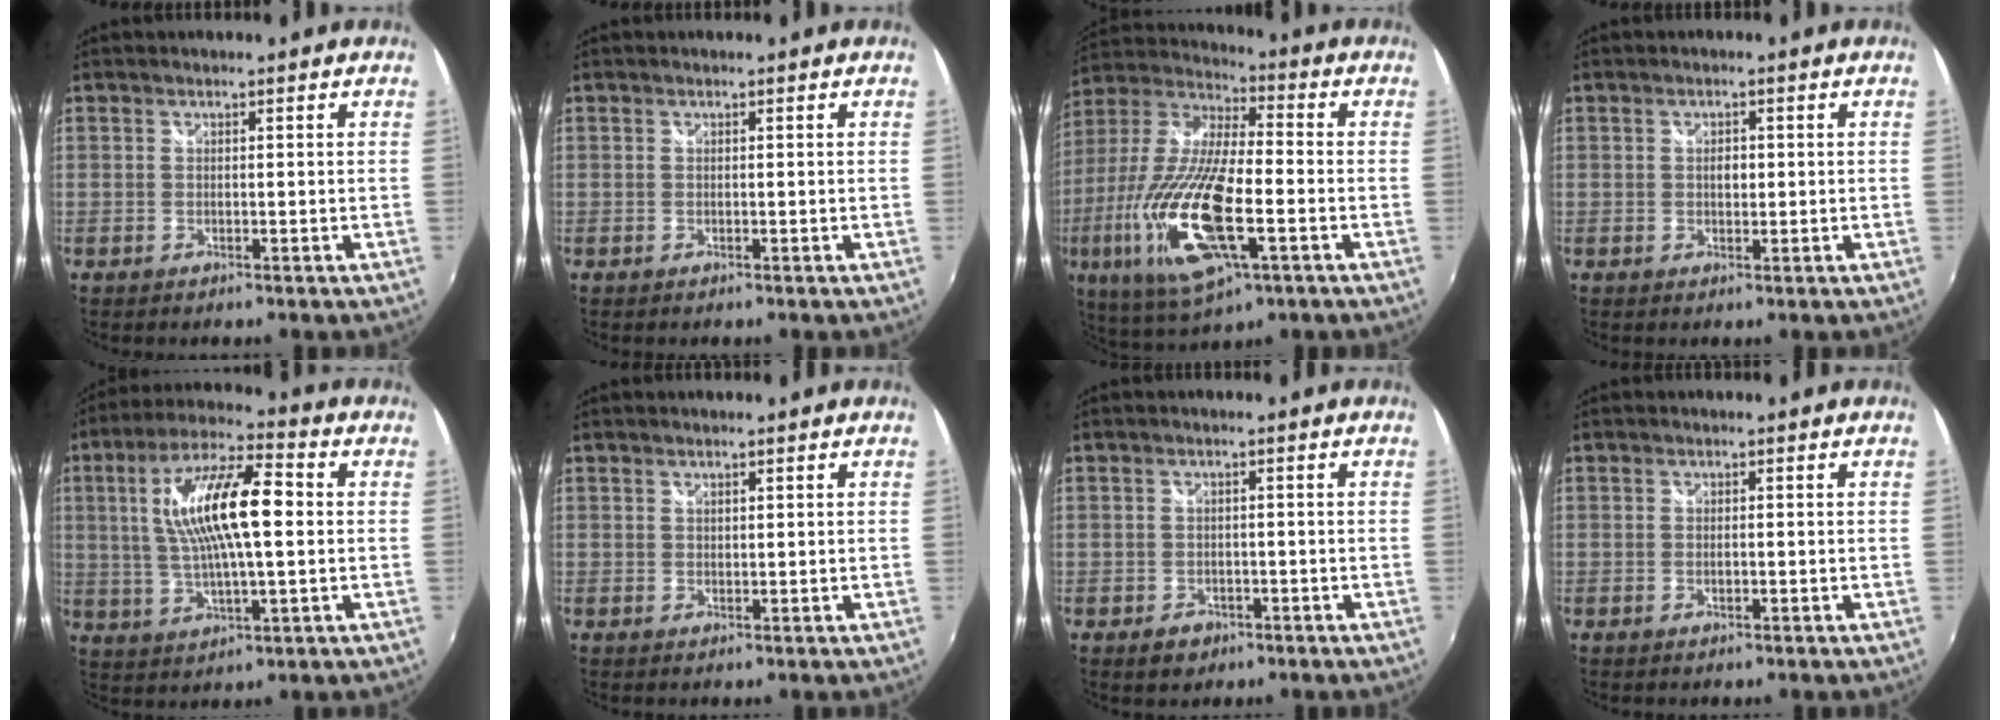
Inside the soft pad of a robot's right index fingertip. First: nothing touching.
{"total": 0.0}
{"total": 22.2, "force": [-6.7, 6.6, 20.1], "torque": [-0.414, -0.038, -0.127]}
{"total": 1.6, "force": [0.1, 1.2, 1.1], "torque": [-0.017, 0.003, 0.001]}
{"total": 15.7, "force": [2.0, 4.3, 14.9], "torque": [-0.279, 0.015, 0.035]}
{"total": 0.7, "force": [0.6, 0.3, 0.3], "torque": [-0.002, 0.000, 0.010]}
{"total": 3.2, "force": [-1.6, 2.6, 1.1], "torque": [-0.025, -0.001, -0.020]}
{"total": 0.8, "force": [-0.1, 0.4, 0.7], "torque": [-0.016, -0.001, -0.003]}